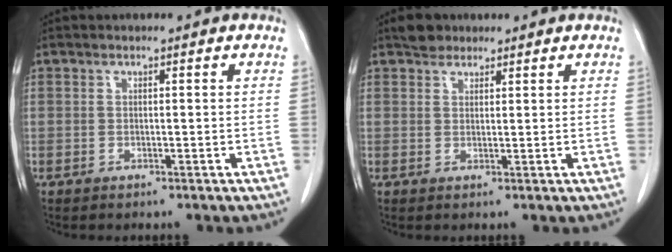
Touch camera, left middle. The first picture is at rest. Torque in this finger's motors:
{"motor_torque": [0.24, -0.24, 0.00, 0.00]}